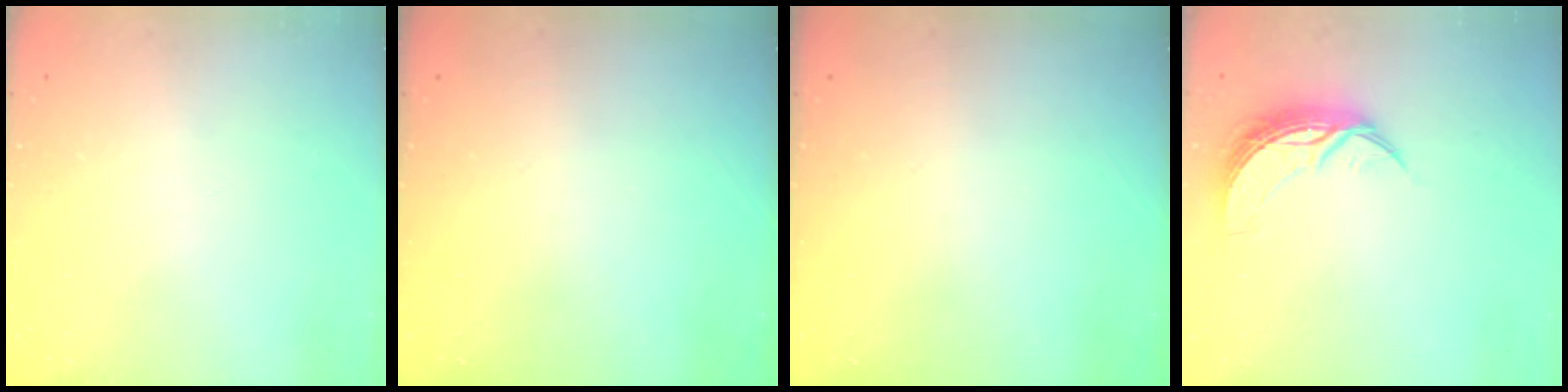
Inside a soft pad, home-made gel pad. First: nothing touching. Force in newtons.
{"total": 0.0}
{"total": 0.0}
{"total": 8.2, "press": 8.2, "slide": 0.7}